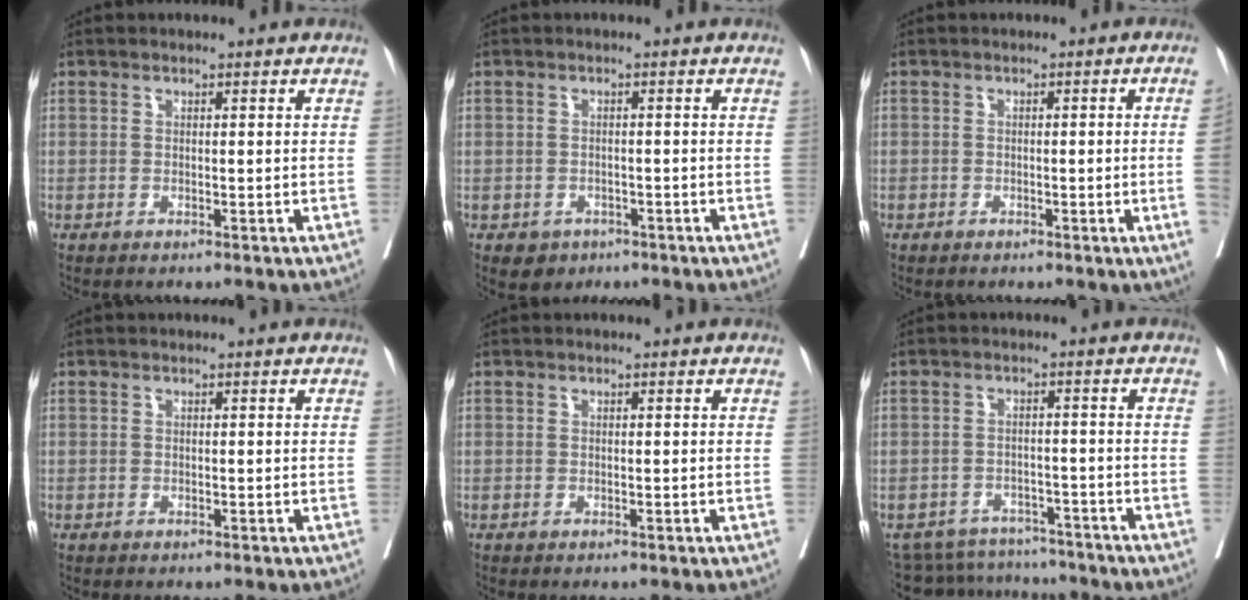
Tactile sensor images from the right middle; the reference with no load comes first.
{"total": 2.7, "force": [-1.6, 2.1, 0.6], "torque": [-0.009, 0.003, -0.016]}
{"total": 2.7, "force": [-0.6, -0.6, 2.6], "torque": [-0.035, -0.002, -0.008]}
{"total": 0.0}
{"total": 0.0}
{"total": 9.7, "force": [-9.3, 2.6, 0.3], "torque": [-0.007, 0.012, -0.124]}